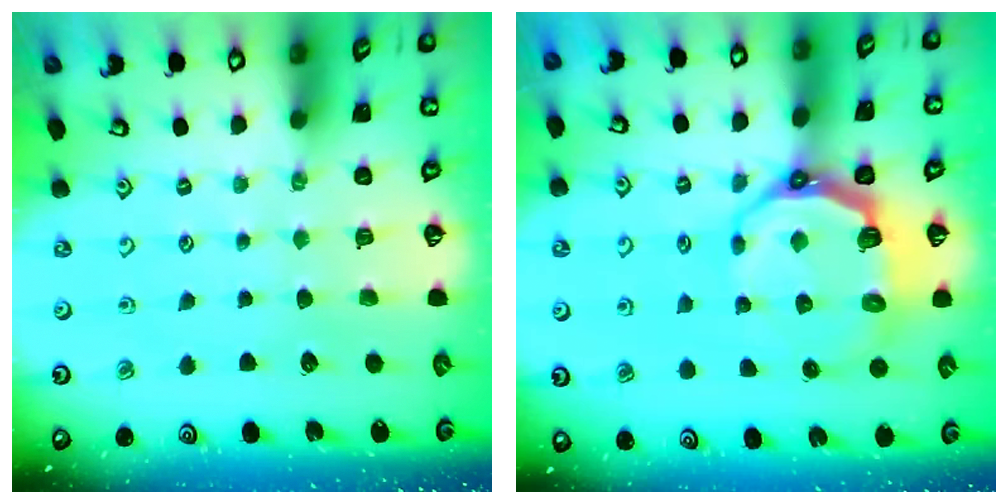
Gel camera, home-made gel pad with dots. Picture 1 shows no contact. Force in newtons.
{"total": 9.2, "press": 7.8, "slide": 5.0}